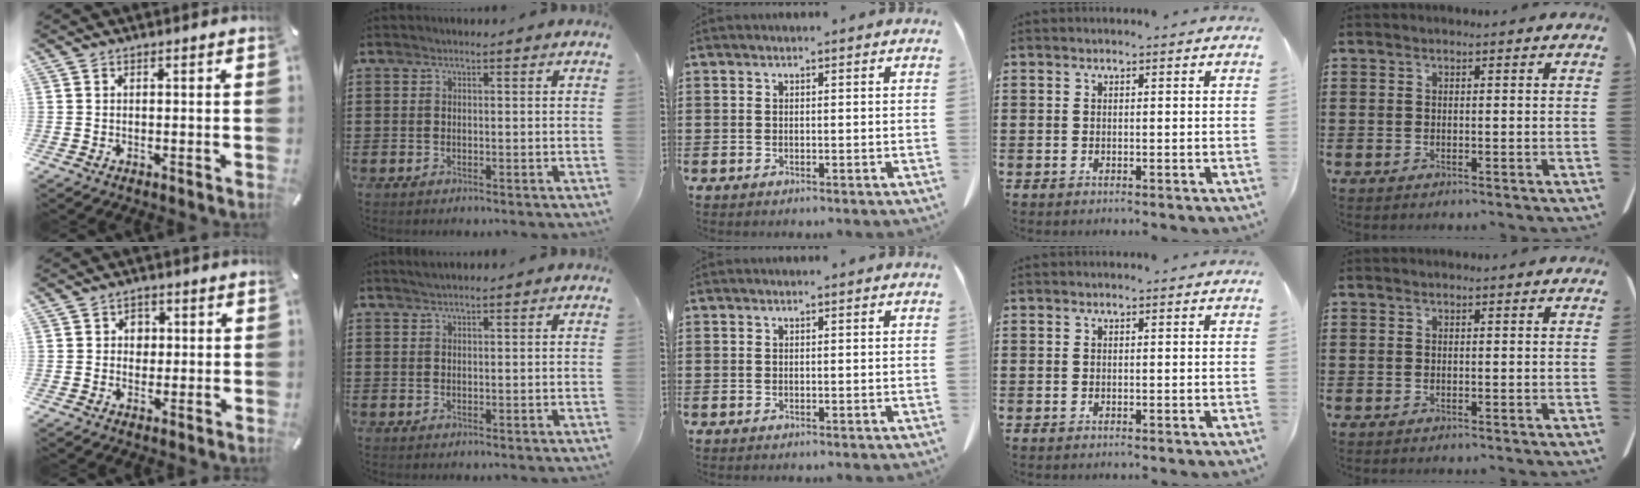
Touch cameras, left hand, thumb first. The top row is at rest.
{"thumb": {"total": 4.1, "force": [0.3, 3.8, 1.5], "torque": [-0.013, -0.002, -0.001]}, "index": {"total": 0.9, "force": [0.8, 0.0, 0.3], "torque": [-0.008, 0.000, 0.015]}}